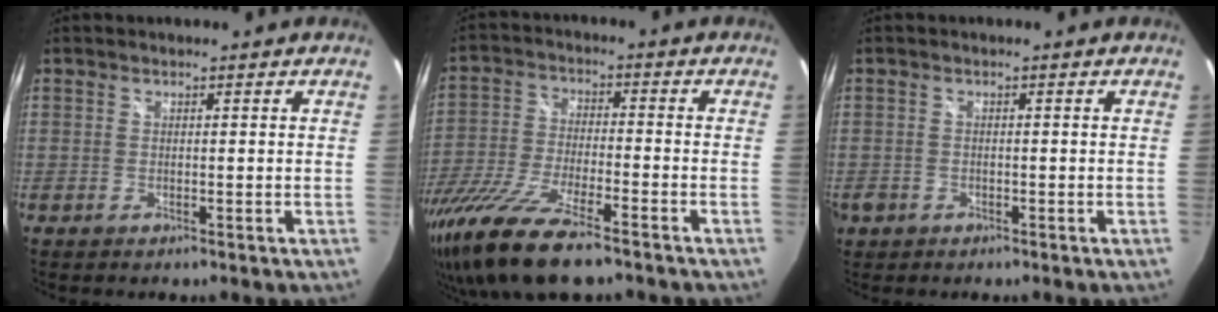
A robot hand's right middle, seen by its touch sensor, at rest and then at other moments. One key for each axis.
{"total": 19.3, "fx": -14.0, "fy": 4.6, "fz": 12.5, "tx": -0.265, "ty": -0.057, "tz": -0.259}
{"total": 2.5, "fx": -1.2, "fy": 2.1, "fz": 0.7, "tx": -0.020, "ty": -0.003, "tz": -0.019}